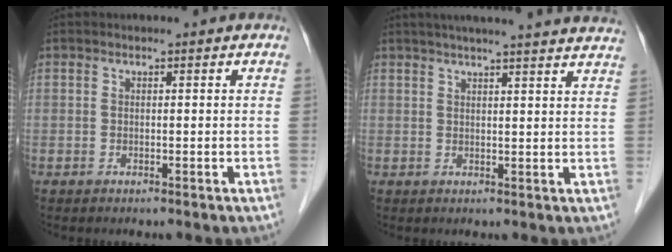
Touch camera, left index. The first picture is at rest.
{"total": 20.8, "force": [18.8, 0.7, 8.9], "torque": [-0.132, 0.013, 0.227]}